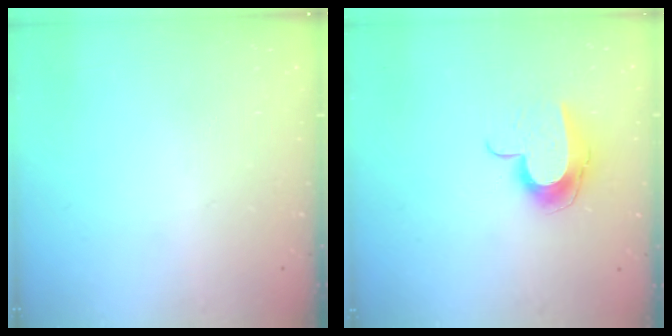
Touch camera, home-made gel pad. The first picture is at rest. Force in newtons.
{"total": 10.9, "press": 10.9, "slide": 0.7}